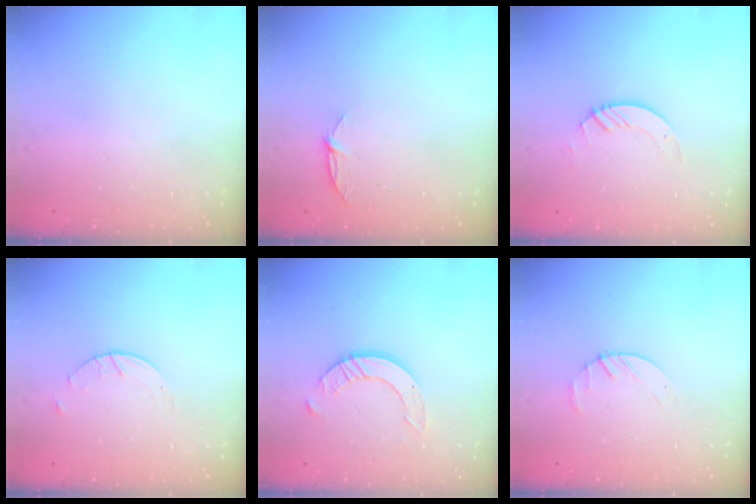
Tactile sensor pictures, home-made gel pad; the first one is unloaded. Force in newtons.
{"total": 4.9, "press": 4.8, "slide": 0.6}
{"total": 2.9, "press": 2.9, "slide": 0.3}
{"total": 3.0, "press": 3.0, "slide": 0.4}
{"total": 8.0, "press": 7.9, "slide": 0.8}
{"total": 2.4, "press": 2.3, "slide": 0.3}